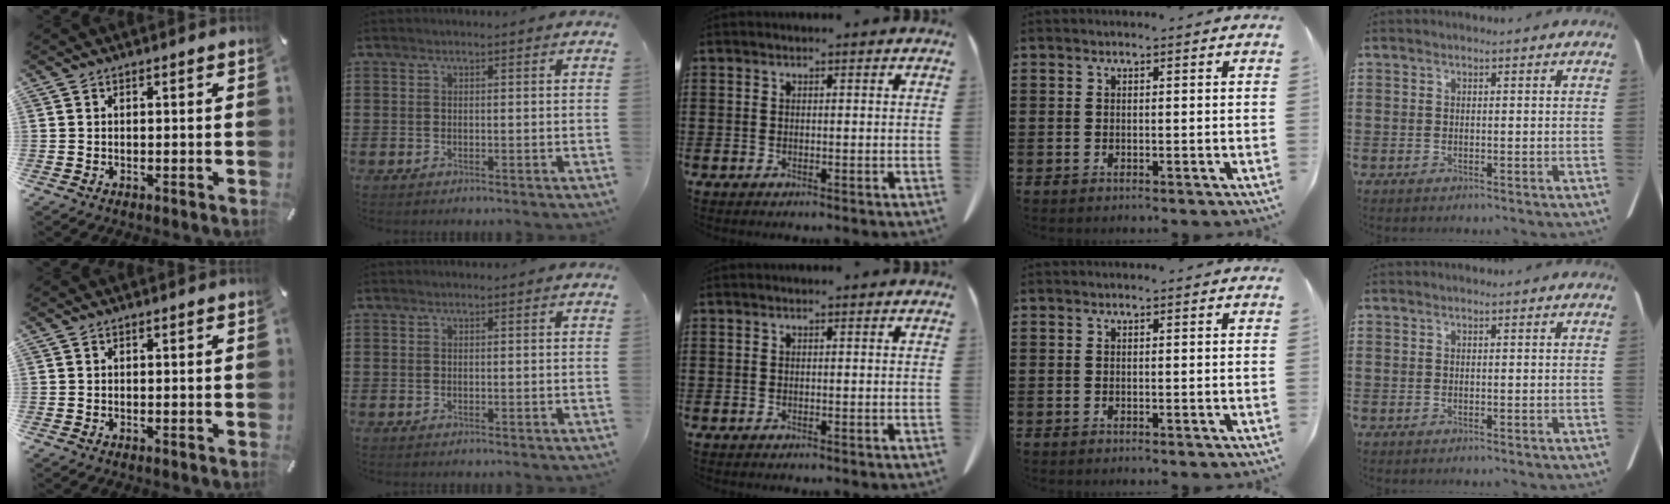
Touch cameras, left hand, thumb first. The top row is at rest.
{}